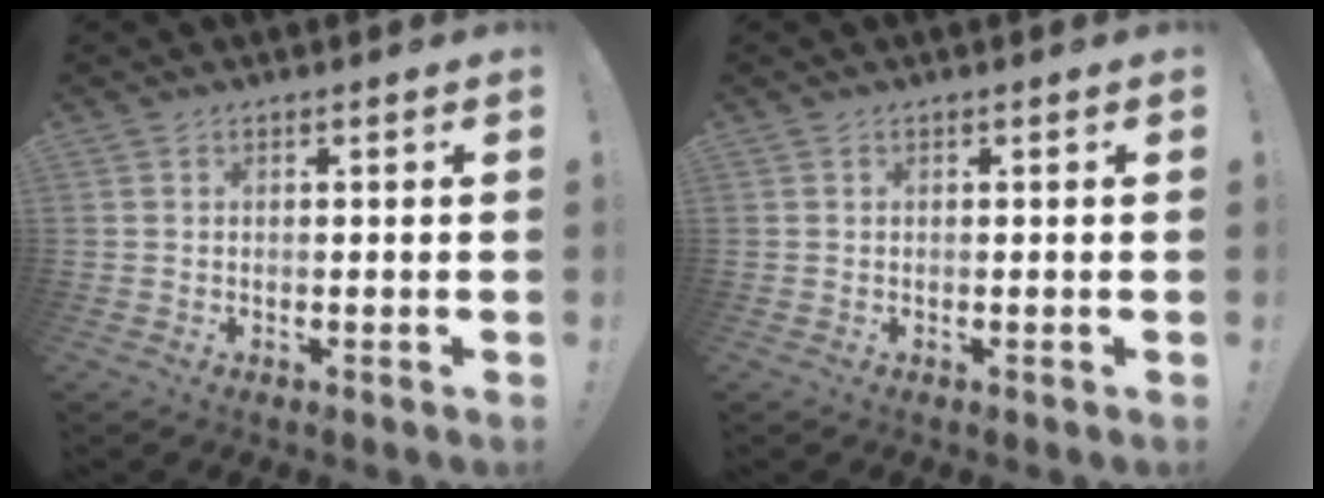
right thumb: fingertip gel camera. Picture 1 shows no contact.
{"total": 0.0}